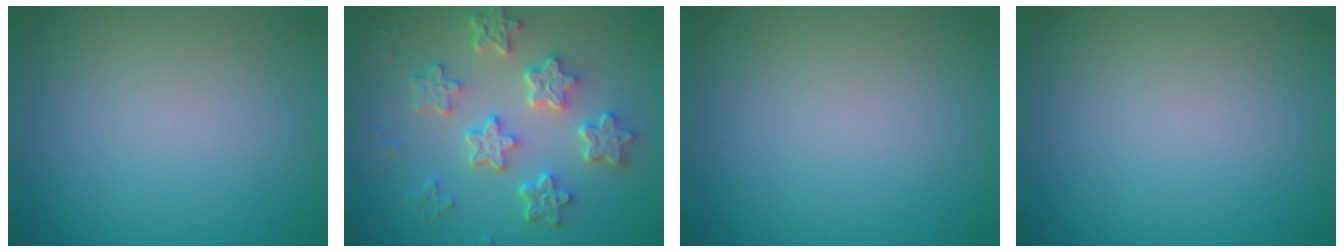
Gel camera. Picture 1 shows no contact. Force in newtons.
{"total": 5.8, "press": 4.6, "slide": 3.6}
{"total": 0.0}
{"total": 0.0}